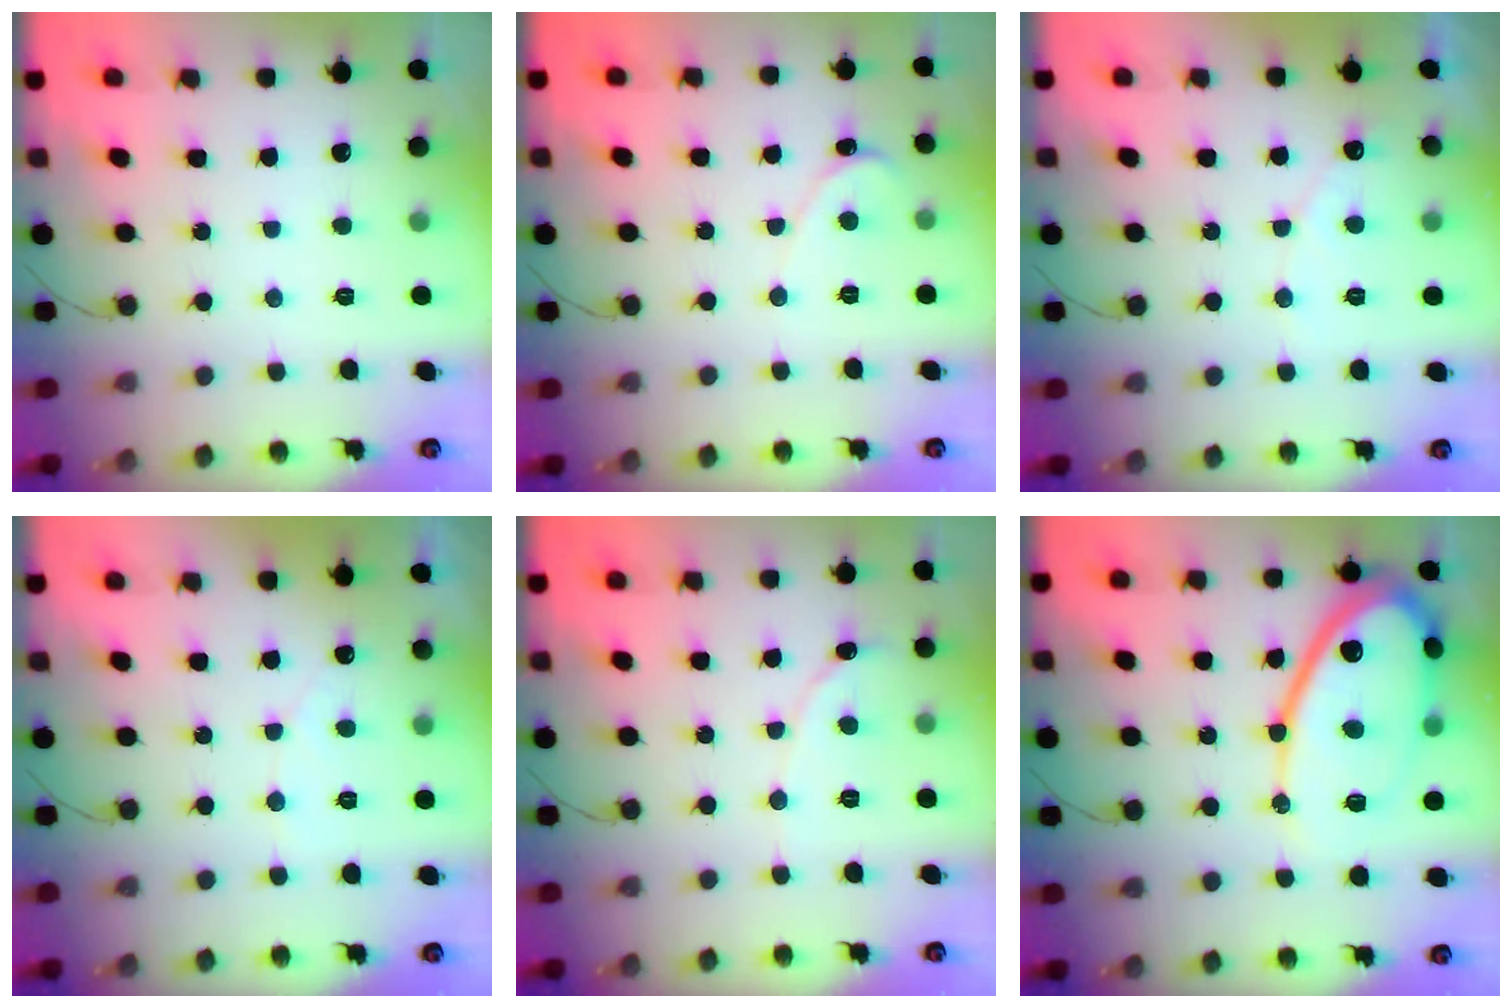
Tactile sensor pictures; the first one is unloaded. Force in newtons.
{"total": 0.6, "press": 0.6, "slide": 0.1}
{"total": 4.2, "press": 4.2, "slide": 0.2}
{"total": 3.0, "press": 3.0, "slide": 0.1}
{"total": 1.1, "press": 1.1, "slide": 0.1}
{"total": 20.0, "press": 20.0, "slide": 1.8}